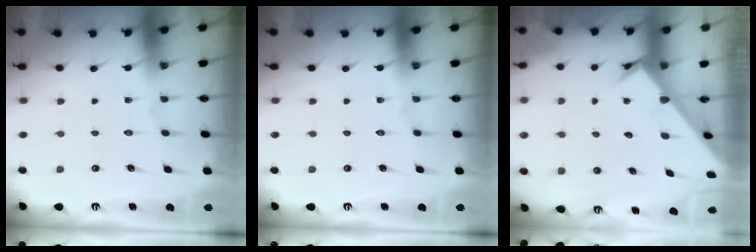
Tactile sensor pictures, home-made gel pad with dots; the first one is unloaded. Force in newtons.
{"total": 0.0}
{"total": 2.3, "press": 2.3, "slide": 0.1}